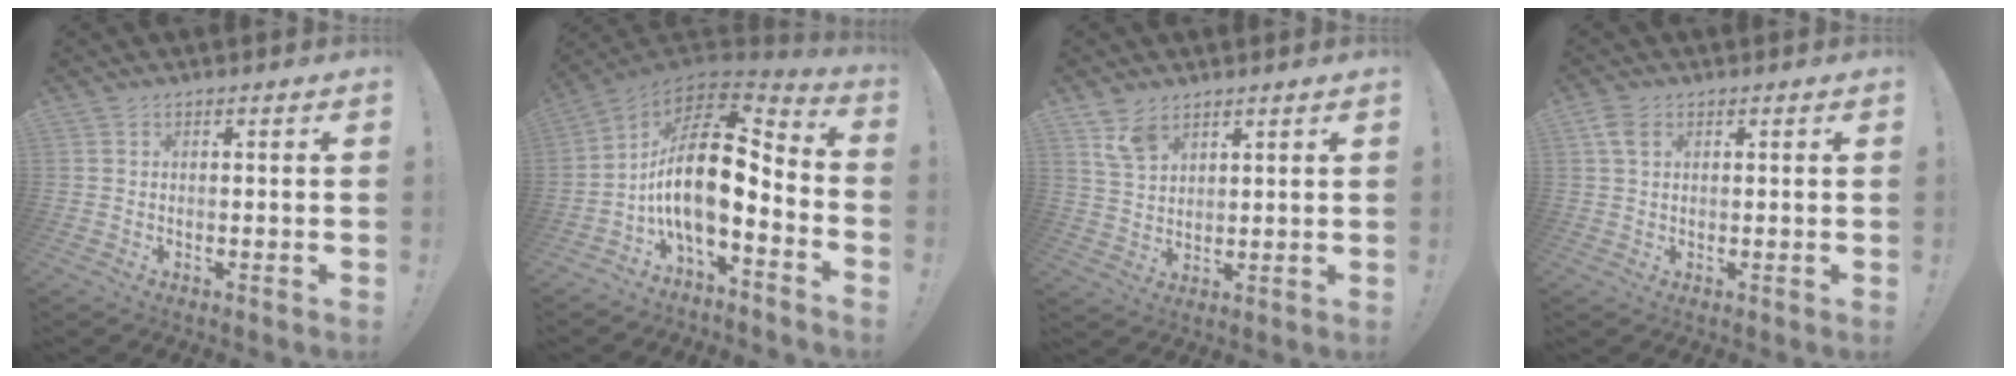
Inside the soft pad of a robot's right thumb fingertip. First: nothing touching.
{"total": 19.4, "force": [-0.4, 8.8, 17.3], "torque": [-0.325, -0.004, -0.007]}
{"total": 6.9, "force": [4.8, 3.8, 3.1], "torque": [-0.061, -0.017, 0.094]}
{"total": 3.8, "force": [1.4, 2.3, 2.7], "torque": [-0.055, 0.005, 0.029]}